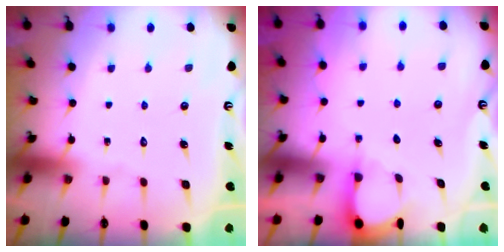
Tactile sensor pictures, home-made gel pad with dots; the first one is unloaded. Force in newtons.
{"total": 3.2, "press": 3.2, "slide": 0.3}